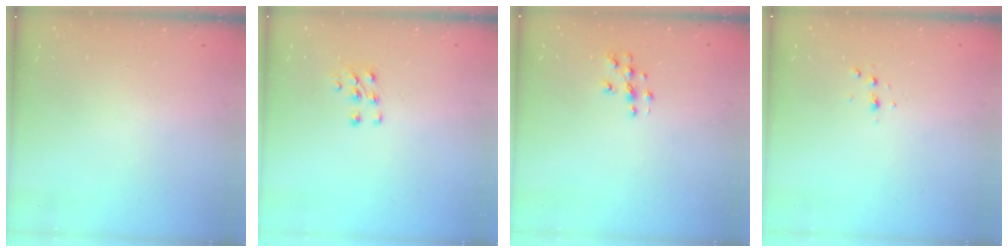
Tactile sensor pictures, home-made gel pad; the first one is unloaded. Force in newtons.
{"total": 5.5, "press": 5.4, "slide": 1.1}
{"total": 3.8, "press": 3.8, "slide": 0.3}
{"total": 2.8, "press": 2.8, "slide": 0.7}